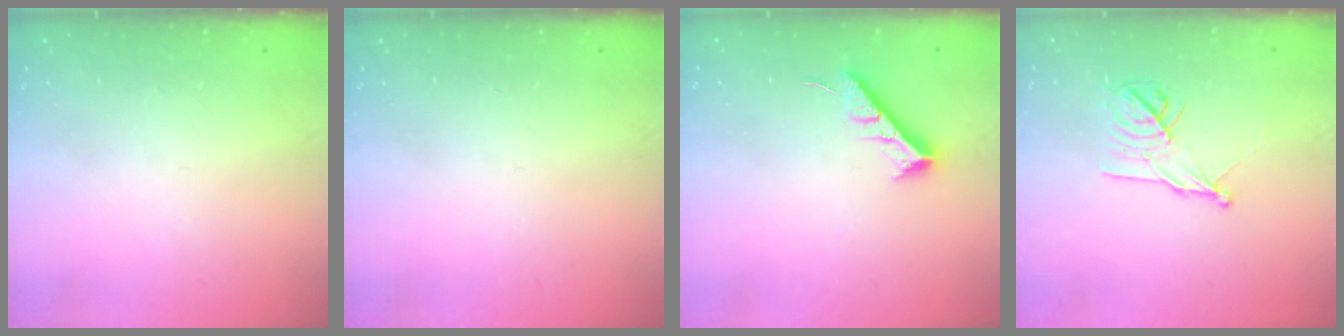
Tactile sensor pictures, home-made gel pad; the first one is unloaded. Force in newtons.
{"total": 0.0}
{"total": 7.3, "press": 7.3, "slide": 0.6}
{"total": 11.3, "press": 11.3, "slide": 0.5}